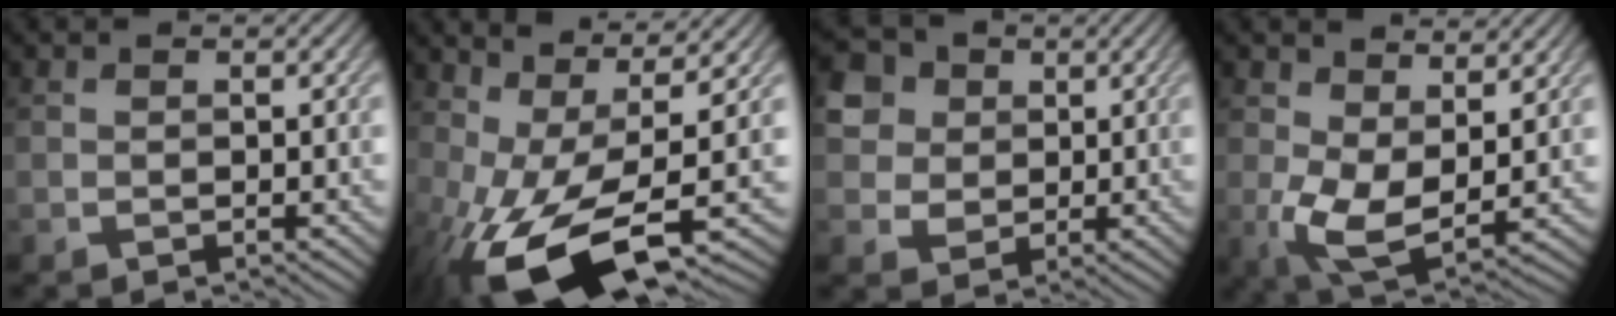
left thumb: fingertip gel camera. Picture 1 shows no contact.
{"total": 13.7, "force": [-2.7, 5.4, 12.3], "torque": [-0.256, -0.010, -0.039]}
{"total": 8.1, "force": [2.6, 6.9, 3.4], "torque": [-0.124, 0.013, 0.051]}
{"total": 7.8, "force": [1.5, 4.4, 6.3], "torque": [-0.137, -0.013, 0.026]}